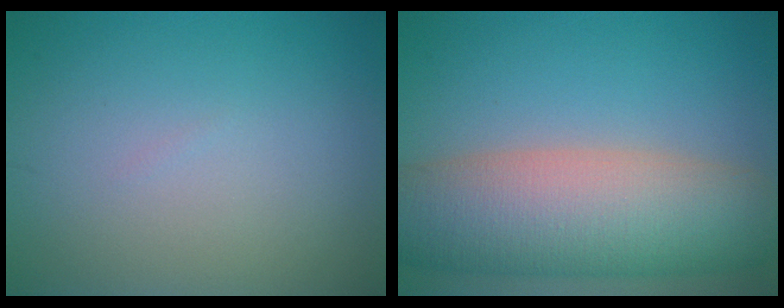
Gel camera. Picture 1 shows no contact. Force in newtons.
{"total": 11.1, "press": 11.1, "slide": 0.7}